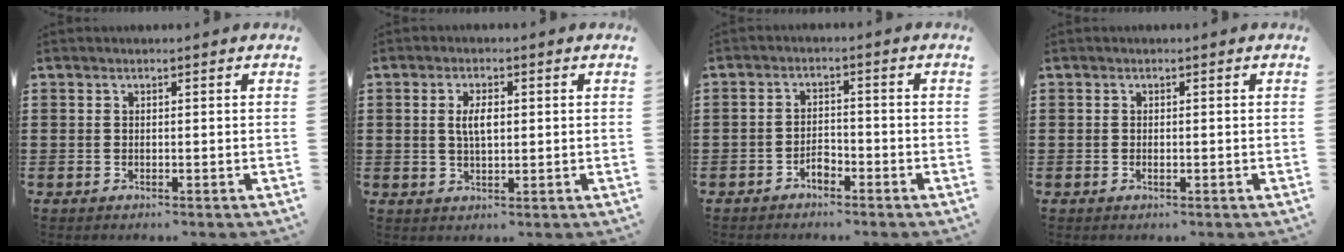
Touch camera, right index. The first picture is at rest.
{"total": 3.8, "force": [0.5, 1.4, 3.5], "torque": [-0.070, 0.006, 0.006]}
{"total": 2.5, "force": [-2.0, 1.0, 1.1], "torque": [-0.026, 0.006, -0.041]}
{"total": 0.6, "force": [-0.2, 0.2, 0.6], "torque": [-0.012, -0.004, -0.002]}